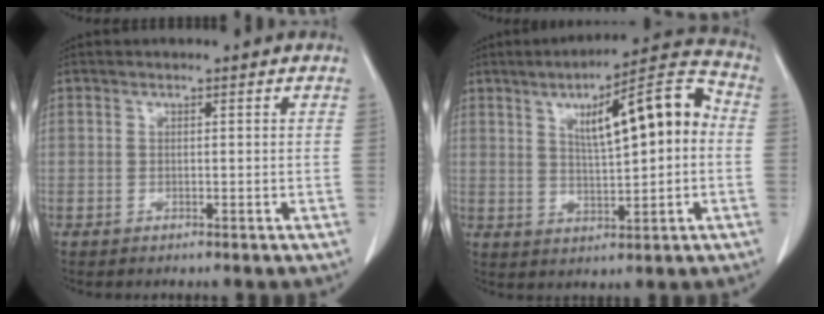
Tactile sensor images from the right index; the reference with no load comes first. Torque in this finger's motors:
{"motor_torque": [0.54, 0.28, 0.44, 0.11]}